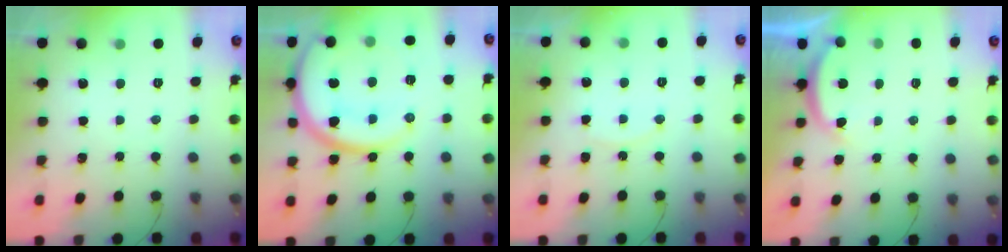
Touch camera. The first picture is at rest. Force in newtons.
{"total": 19.2, "press": 19.1, "slide": 1.4}
{"total": 7.7, "press": 7.7, "slide": 0.7}
{"total": 3.9, "press": 3.9, "slide": 0.7}